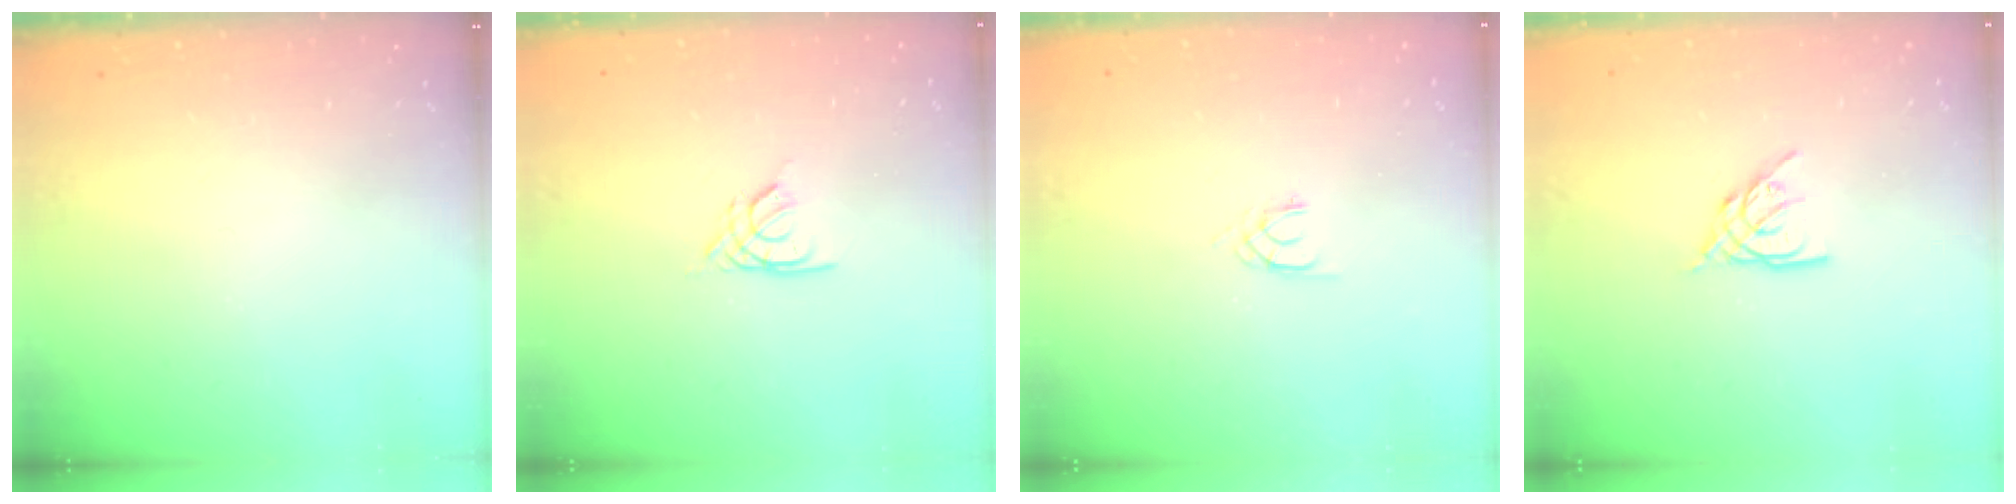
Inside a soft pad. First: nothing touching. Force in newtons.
{"total": 2.2, "press": 2.1, "slide": 0.5}
{"total": 1.3, "press": 1.2, "slide": 0.3}
{"total": 8.0, "press": 7.9, "slide": 1.1}